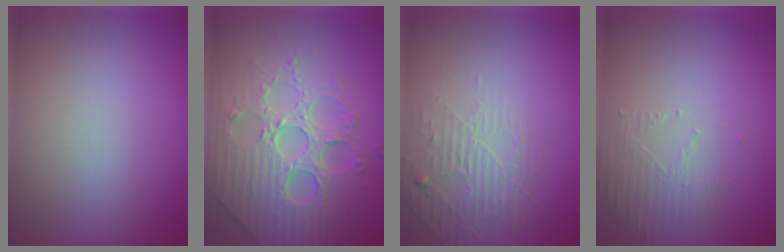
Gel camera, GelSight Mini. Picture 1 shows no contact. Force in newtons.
{"total": 8.1, "press": 6.0, "slide": 5.4}
{"total": 2.2, "press": 1.4, "slide": 1.7}
{"total": 1.6, "press": 0.7, "slide": 1.4}